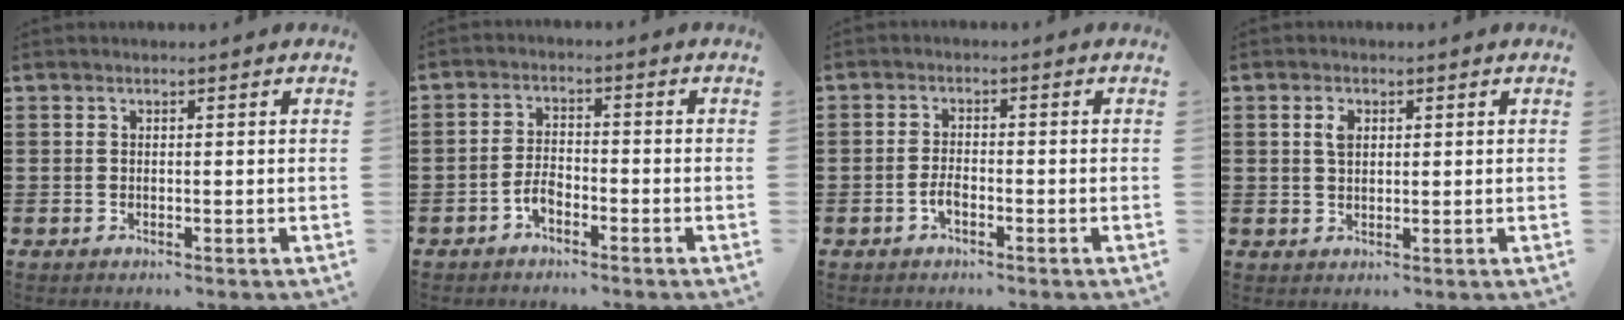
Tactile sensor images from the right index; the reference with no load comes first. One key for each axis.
{"total": 3.2, "fx": -2.0, "fy": 1.7, "fz": 1.9, "tx": -0.052, "ty": 0.002, "tz": -0.044}
{"total": 2.4, "fx": -1.2, "fy": 1.1, "fz": 1.7, "tx": -0.041, "ty": 0.001, "tz": -0.026}
{"total": 2.4, "fx": 0.8, "fy": 1.4, "fz": 1.7, "tx": -0.038, "ty": 0.006, "tz": 0.013}